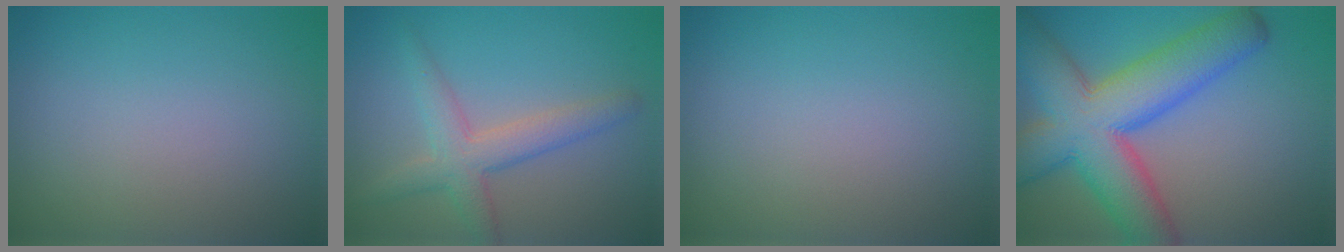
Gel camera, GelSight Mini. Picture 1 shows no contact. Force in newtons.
{"total": 3.9, "press": 3.9, "slide": 0.1}
{"total": 0.0}
{"total": 11.7, "press": 11.7, "slide": 0.5}